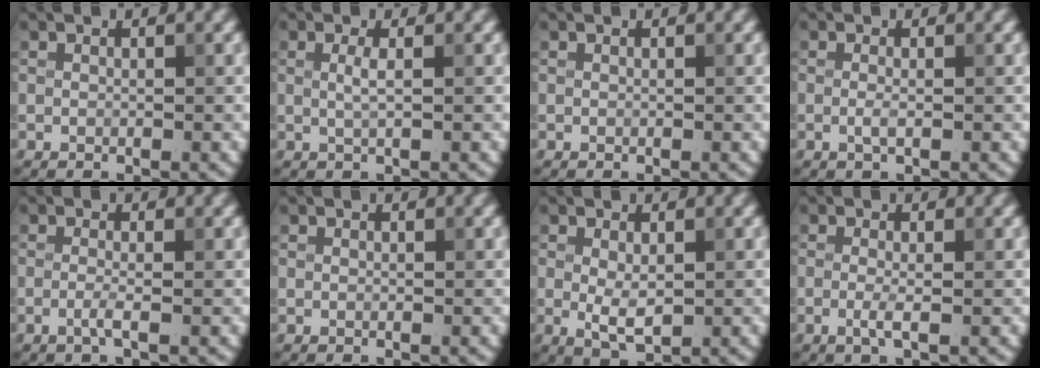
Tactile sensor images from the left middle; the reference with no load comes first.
{"total": 1.3, "force": [0.2, 0.3, 1.3], "torque": [-0.026, 0.002, 0.002]}
{"total": 0.0}
{"total": 1.0, "force": [-0.2, 0.2, 0.9], "torque": [-0.021, -0.004, -0.005]}
{"total": 1.5, "force": [-0.5, 0.3, 1.4], "torque": [-0.025, -0.001, -0.014]}
{"total": 0.0}
{"total": 2.6, "force": [0.0, 1.2, 2.3], "torque": [-0.044, -0.003, 0.003]}
{"total": 1.6, "force": [-0.4, 0.3, 1.5], "torque": [-0.032, -0.004, -0.011]}